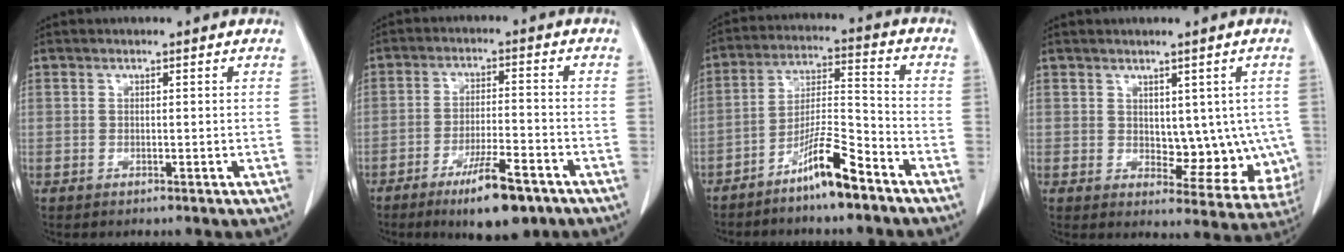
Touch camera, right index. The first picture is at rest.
{"total": 9.9, "force": [-6.4, 1.9, 7.3], "torque": [-0.123, -0.013, -0.101]}
{"total": 9.2, "force": [-6.6, 0.7, 6.4], "torque": [-0.121, -0.004, -0.124]}
{"total": 8.9, "force": [0.4, 5.3, 7.2], "torque": [-0.064, 0.002, 0.019]}